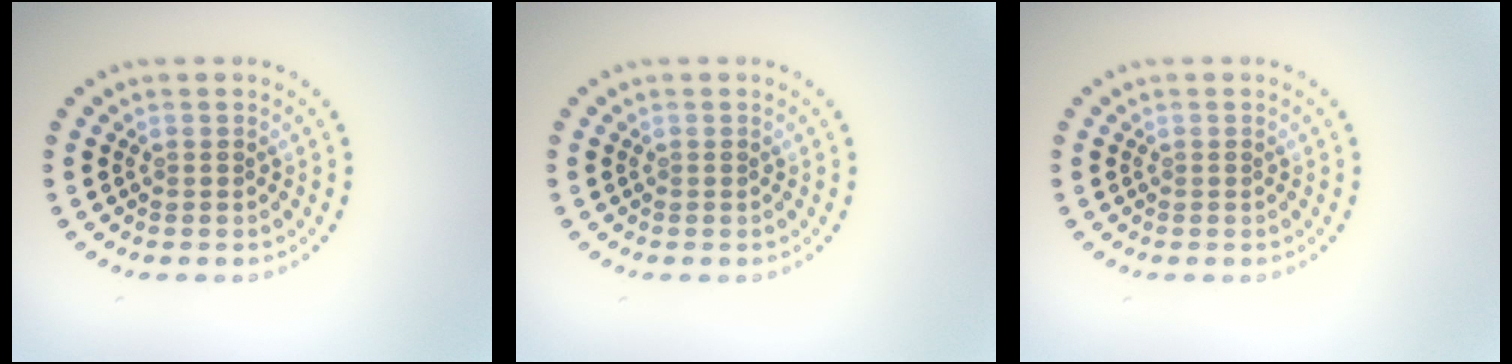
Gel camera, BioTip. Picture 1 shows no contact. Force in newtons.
{"total": 0.0}
{"total": 0.0}